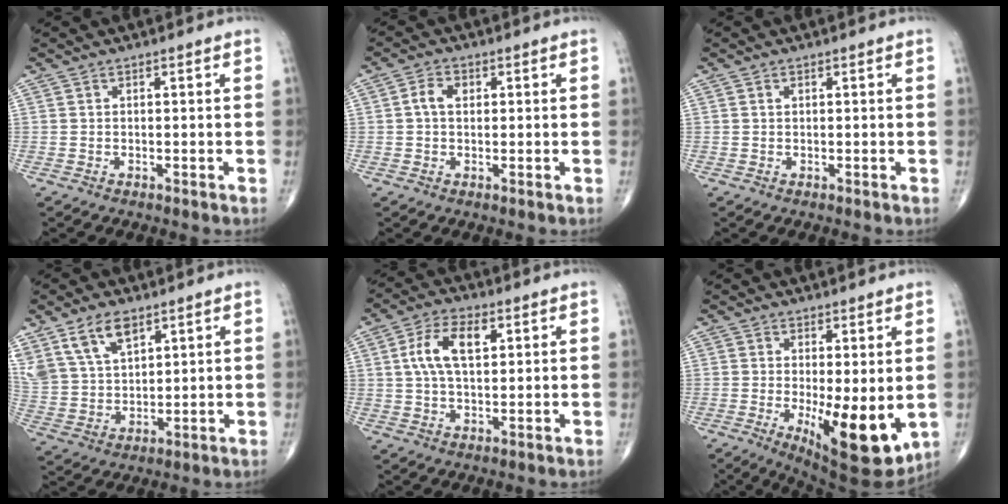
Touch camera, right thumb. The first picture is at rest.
{"total": 3.3, "force": [0.5, 2.3, 2.3], "torque": [-0.044, 0.009, 0.007]}
{"total": 0.5, "force": [0.2, 0.3, 0.3], "torque": [-0.007, 0.001, 0.004]}
{"total": 11.2, "force": [6.9, 6.0, 6.5], "torque": [-0.112, -0.020, 0.147]}
{"total": 8.7, "force": [2.3, 4.4, 7.1], "torque": [-0.133, 0.007, 0.041]}
{"total": 12.6, "force": [-2.0, 4.4, 11.7], "torque": [-0.165, -0.030, -0.015]}